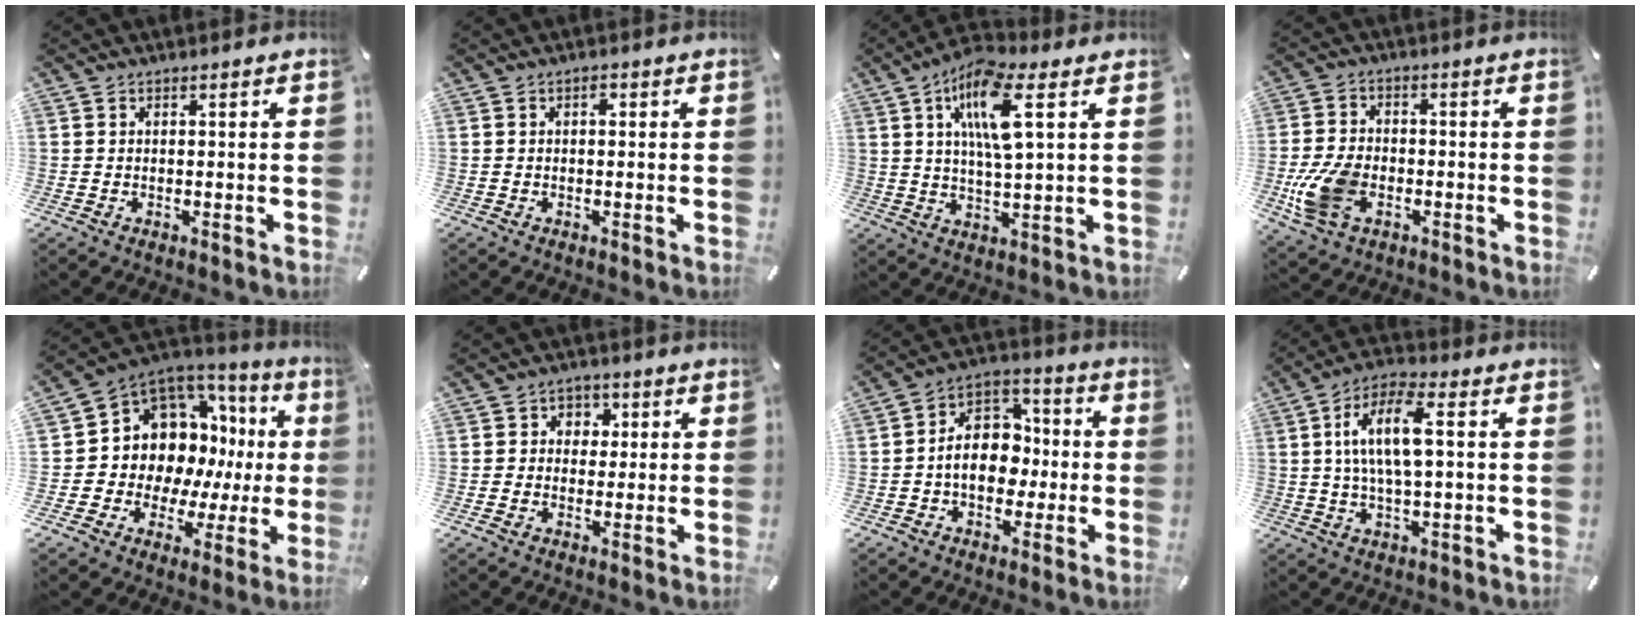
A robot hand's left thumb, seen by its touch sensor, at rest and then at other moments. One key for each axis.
{"total": 0.9, "fx": 0.1, "fy": 0.6, "fz": 0.6, "tx": -0.012, "ty": 0.005, "tz": 0.000}
{"total": 11.9, "fx": 4.7, "fy": 3.2, "fz": 10.4, "tx": -0.212, "ty": -0.001, "tz": 0.077}
{"total": 11.3, "fx": -3.7, "fy": 7.6, "fz": 7.6, "tx": -0.167, "ty": 0.009, "tz": -0.062}
{"total": 10.6, "fx": 4.1, "fy": 9.1, "fz": 3.6, "tx": -0.063, "ty": -0.074, "tz": 0.088}
{"total": 4.6, "fx": 0.0, "fy": 4.4, "fz": 1.4, "tx": -0.013, "ty": 0.007, "tz": -0.006}
{"total": 11.7, "fx": -1.6, "fy": 9.2, "fz": 7.0, "tx": -0.124, "ty": 0.014, "tz": -0.028}
{"total": 11.6, "fx": 1.7, "fy": 4.2, "fz": 10.7, "tx": -0.207, "ty": 0.008, "tz": 0.029}